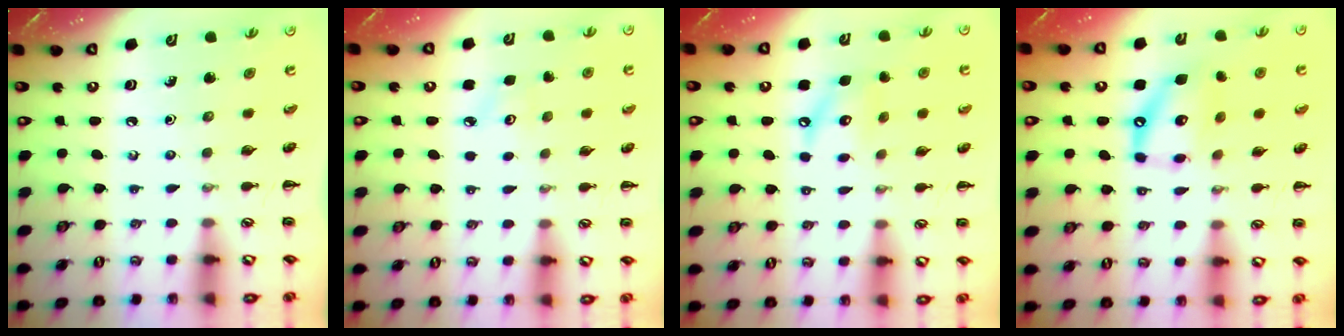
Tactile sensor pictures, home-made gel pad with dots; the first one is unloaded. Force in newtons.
{"total": 2.6, "press": 2.5, "slide": 0.7}
{"total": 9.3, "press": 9.3, "slide": 1.2}
{"total": 13.5, "press": 13.3, "slide": 2.5}